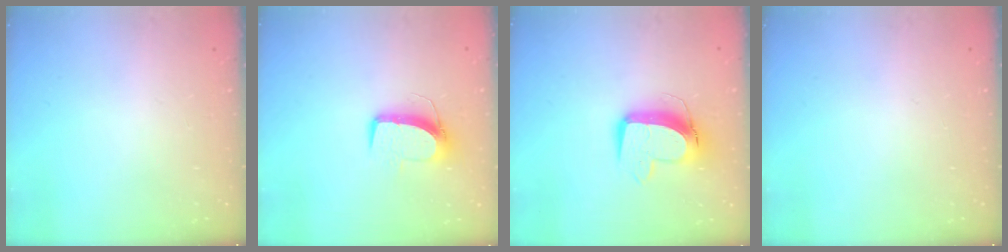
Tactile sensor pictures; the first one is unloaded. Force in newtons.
{"total": 10.2, "press": 10.2, "slide": 0.5}
{"total": 12.1, "press": 12.0, "slide": 1.4}
{"total": 0.0}